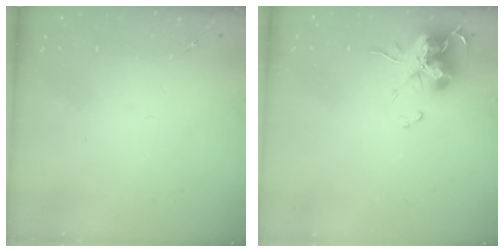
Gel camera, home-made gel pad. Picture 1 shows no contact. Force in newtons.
{"total": 15.2, "press": 15.1, "slide": 2.0}